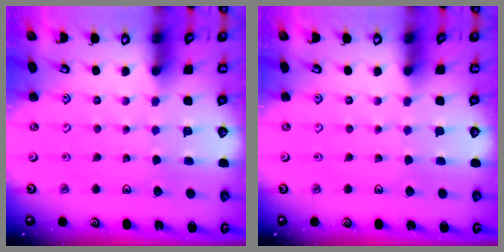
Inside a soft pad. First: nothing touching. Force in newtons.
{"total": 0.0}